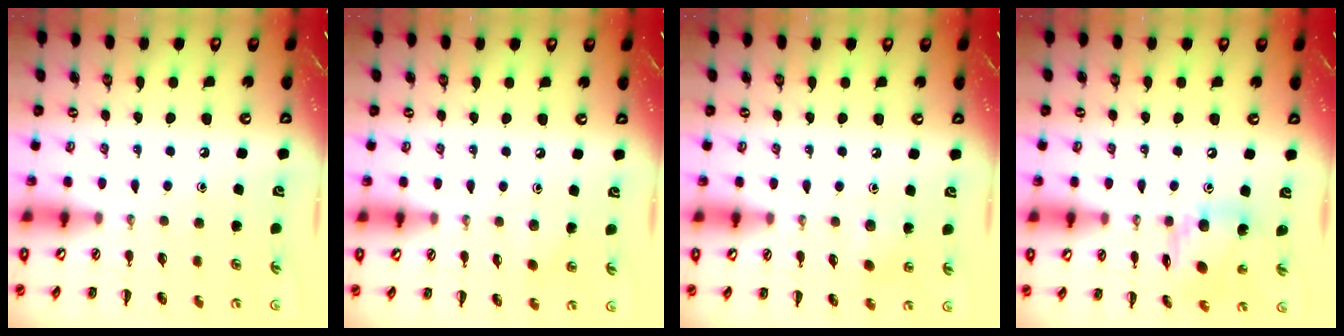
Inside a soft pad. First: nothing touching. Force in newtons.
{"total": 3.1, "press": 3.0, "slide": 1.0}
{"total": 6.7, "press": 6.5, "slide": 1.5}
{"total": 12.2, "press": 12.2, "slide": 0.9}